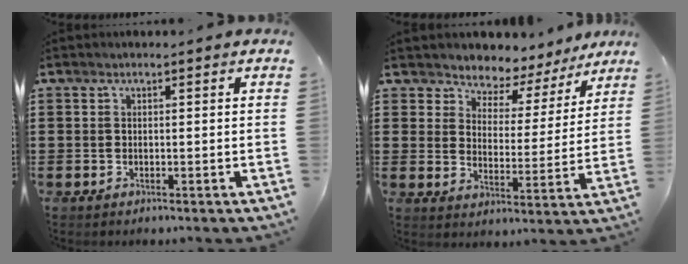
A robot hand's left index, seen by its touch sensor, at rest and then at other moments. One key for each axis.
{"total": 4.0, "fx": 3.7, "fy": 1.4, "fz": -0.2, "tx": -0.025, "ty": -0.028, "tz": 0.058}